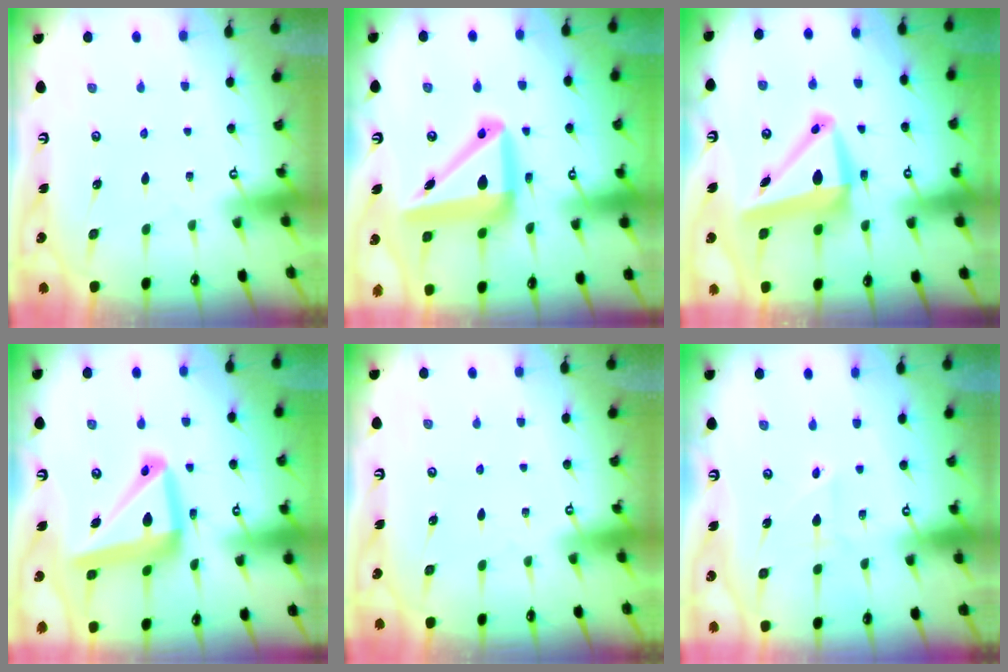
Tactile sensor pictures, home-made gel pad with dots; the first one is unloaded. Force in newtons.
{"total": 16.2, "press": 16.1, "slide": 2.3}
{"total": 10.8, "press": 10.5, "slide": 2.3}
{"total": 18.0, "press": 17.9, "slide": 2.1}
{"total": 0.0}
{"total": 2.9, "press": 2.9, "slide": 0.3}